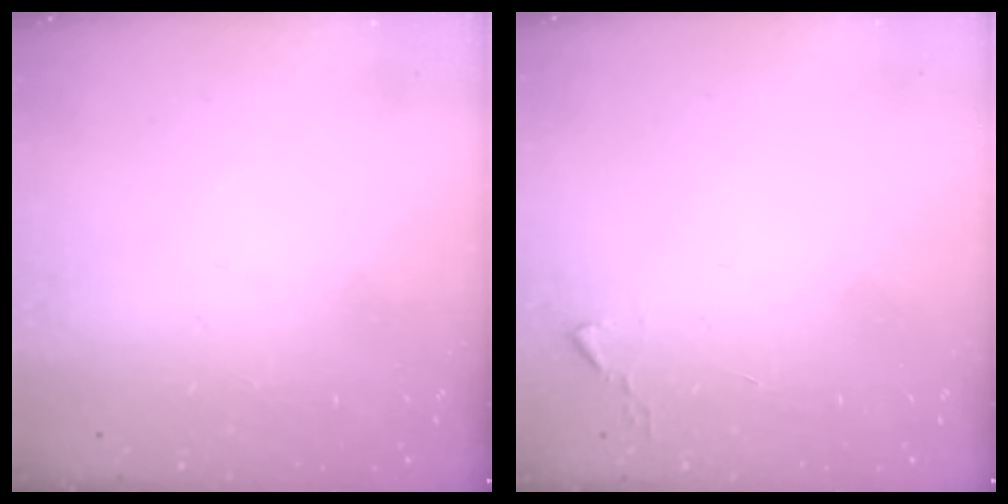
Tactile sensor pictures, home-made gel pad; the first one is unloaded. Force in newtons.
{"total": 2.4, "press": 2.4, "slide": 0.3}